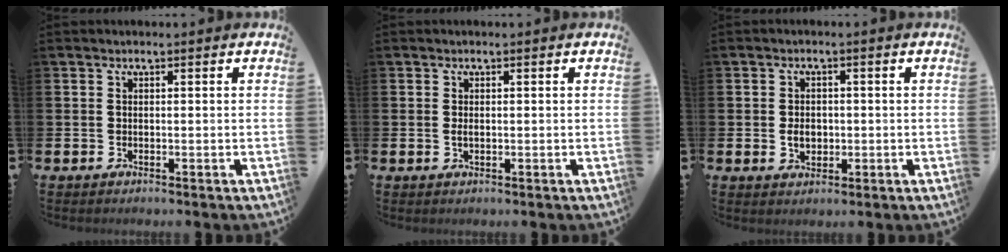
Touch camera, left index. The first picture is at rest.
{"total": 0.8, "force": [0.0, 0.4, 0.7], "torque": [-0.013, 0.004, -0.002]}
{"total": 2.6, "force": [-0.2, 2.0, 1.7], "torque": [-0.019, -0.001, -0.011]}